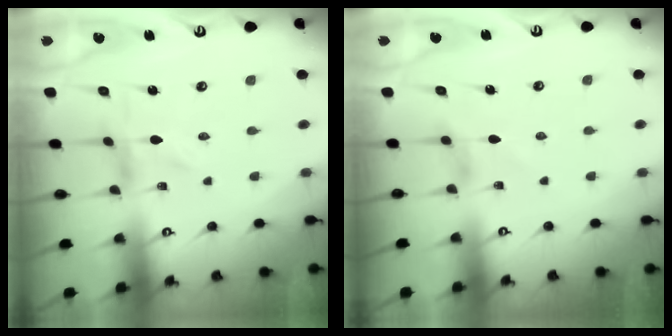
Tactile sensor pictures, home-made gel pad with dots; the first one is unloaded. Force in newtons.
{"total": 1.9, "press": 1.9, "slide": 0.4}